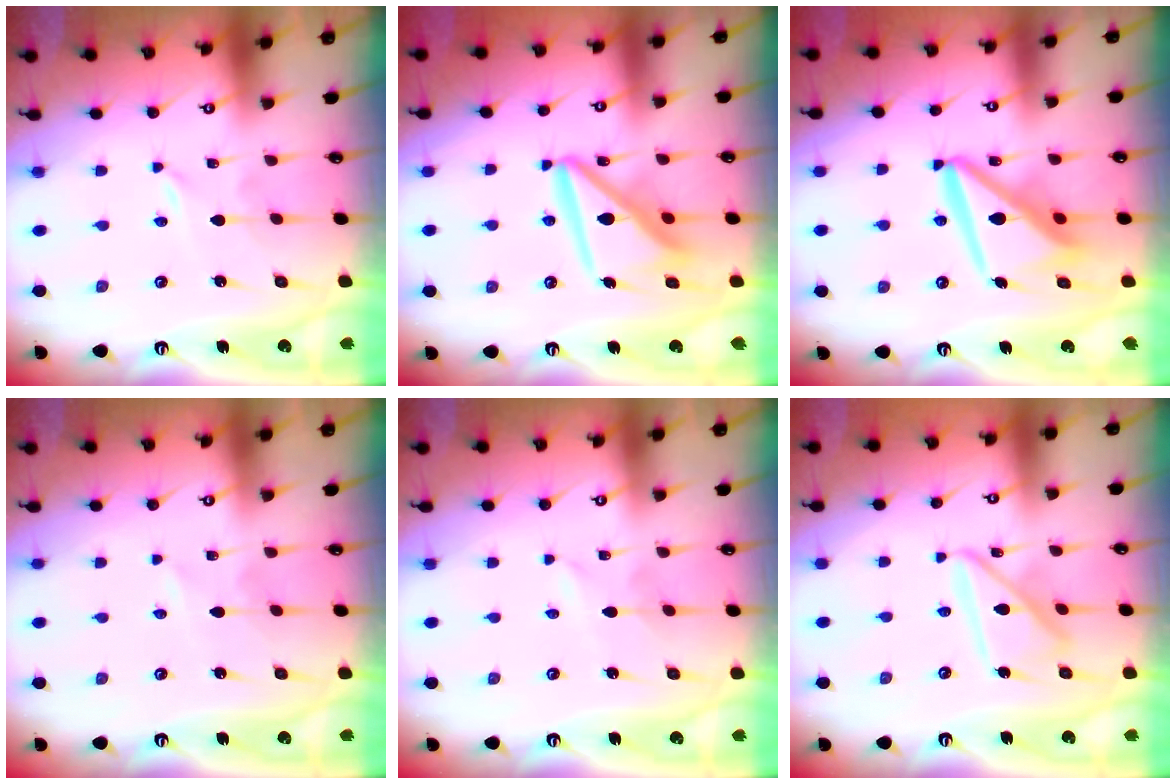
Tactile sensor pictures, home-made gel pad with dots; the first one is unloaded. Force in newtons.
{"total": 12.4, "press": 12.3, "slide": 1.6}
{"total": 13.3, "press": 13.2, "slide": 1.5}
{"total": 1.4, "press": 1.4, "slide": 0.2}
{"total": 0.9, "press": 0.9, "slide": 0.1}
{"total": 14.1, "press": 14.0, "slide": 1.4}